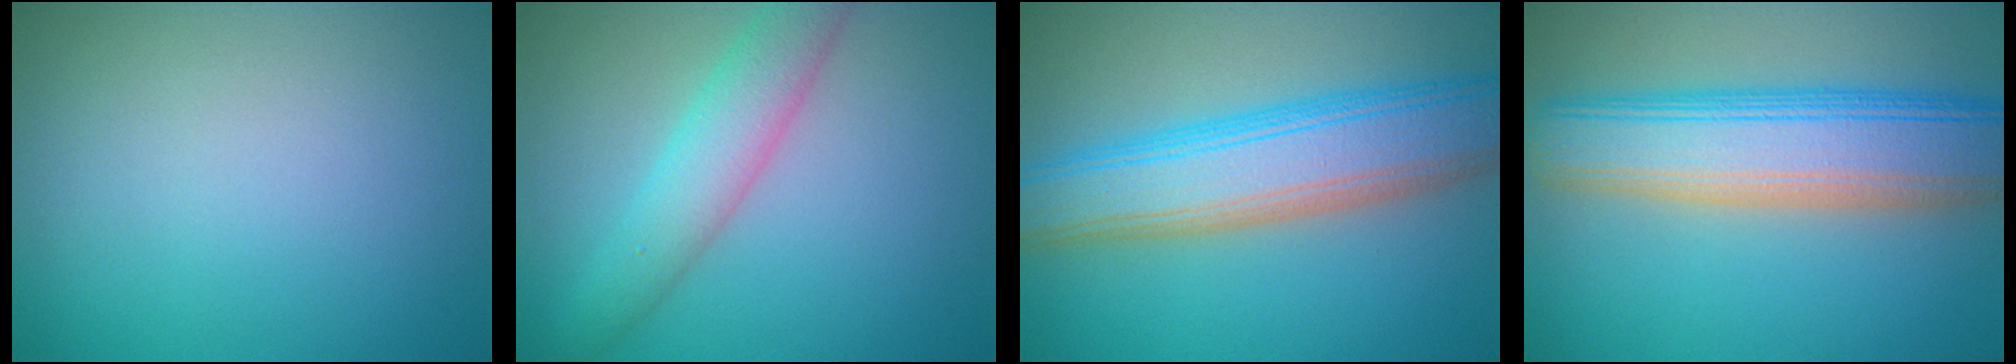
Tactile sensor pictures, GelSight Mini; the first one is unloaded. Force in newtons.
{"total": 4.0, "press": 4.0, "slide": 0.1}
{"total": 8.3, "press": 8.3, "slide": 0.6}
{"total": 9.1, "press": 9.1, "slide": 0.6}